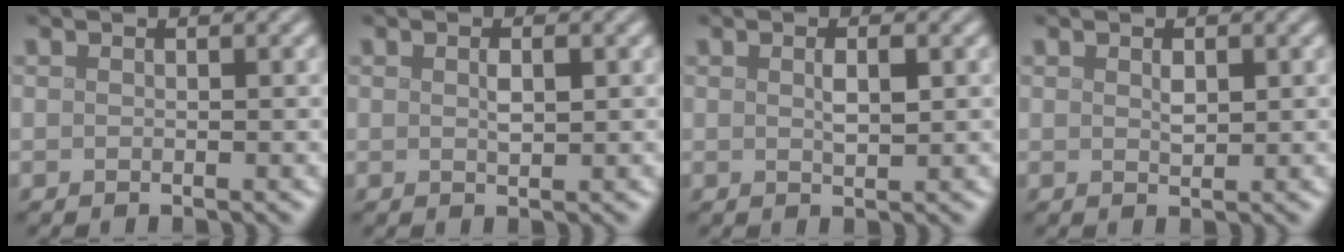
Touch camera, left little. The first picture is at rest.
{"total": 1.3, "force": [0.3, 0.5, 1.2], "torque": [-0.025, 0.000, 0.007]}
{"total": 1.6, "force": [0.4, 0.6, 1.5], "torque": [-0.030, -0.001, 0.010]}
{"total": 1.2, "force": [0.4, 0.6, 0.9], "torque": [-0.018, -0.001, 0.010]}